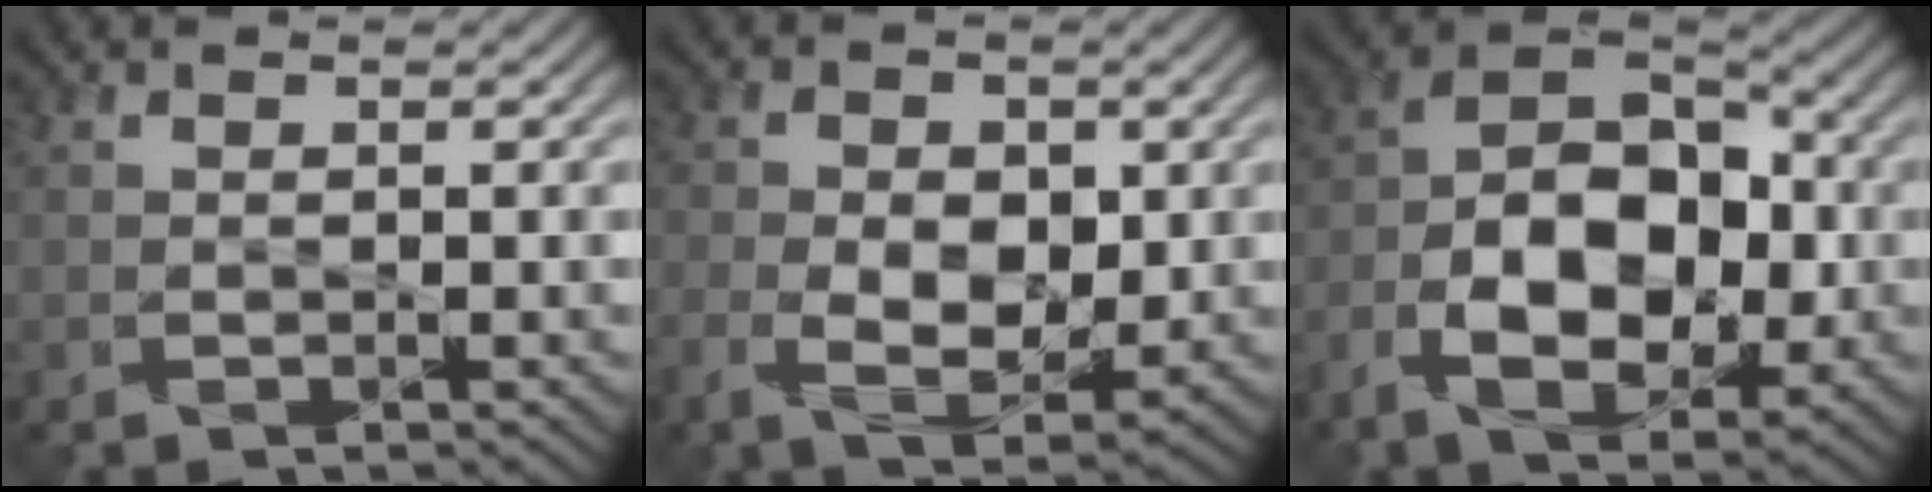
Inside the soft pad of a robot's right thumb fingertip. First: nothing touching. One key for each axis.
{"total": 7.5, "fx": -0.8, "fy": 4.7, "fz": 5.8, "tx": -0.112, "ty": -0.010, "tz": -0.017}
{"total": 12.9, "fx": -3.4, "fy": 7.8, "fz": 9.7, "tx": -0.175, "ty": -0.004, "tz": -0.068}